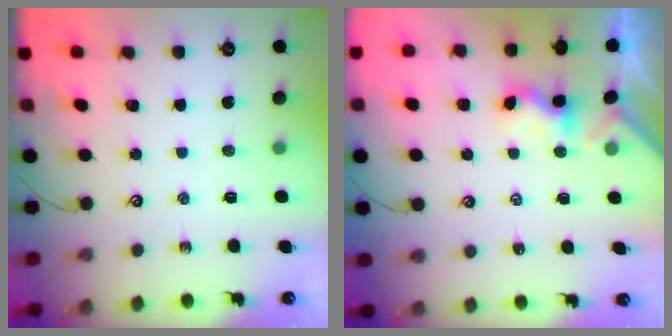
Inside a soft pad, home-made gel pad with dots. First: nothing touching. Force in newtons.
{"total": 1.8, "press": 1.7, "slide": 0.5}